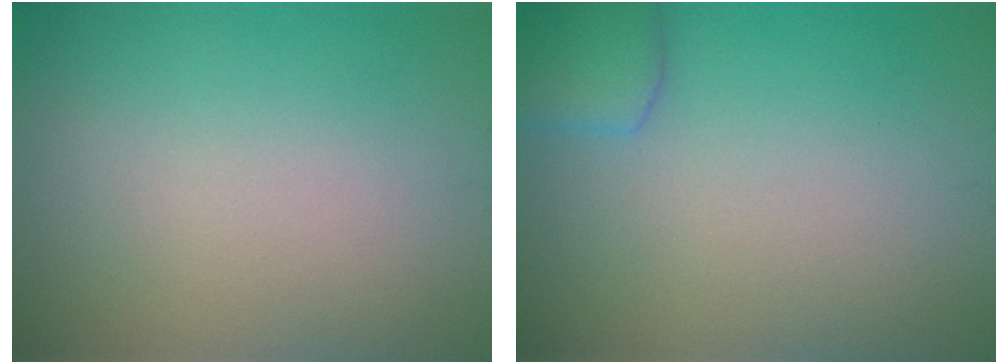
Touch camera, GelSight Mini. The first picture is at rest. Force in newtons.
{"total": 2.7, "press": 2.7, "slide": 0.1}